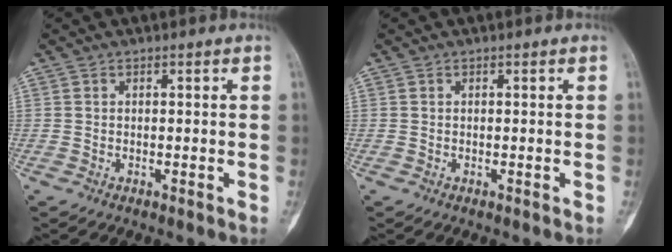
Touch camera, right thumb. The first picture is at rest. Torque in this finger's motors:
{"motor_torque": [0.01, 0.01, 0.13, 0.00, 0.03]}